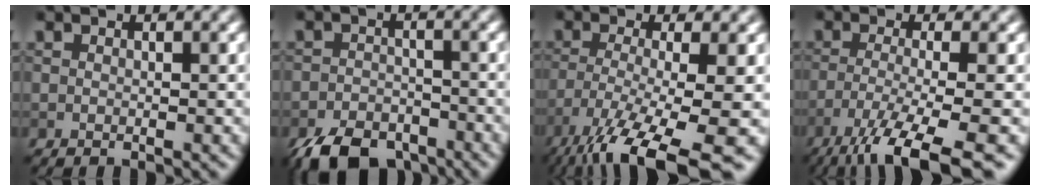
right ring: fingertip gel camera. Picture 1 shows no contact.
{"total": 6.5, "force": [-4.8, 3.3, 2.9], "torque": [-0.047, -0.012, -0.083]}
{"total": 12.0, "force": [-7.6, 2.7, 8.8], "torque": [-0.159, -0.020, -0.129]}
{"total": 8.4, "force": [-5.1, 1.8, 6.5], "torque": [-0.097, -0.008, -0.101]}